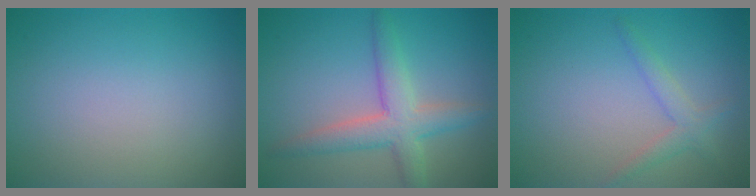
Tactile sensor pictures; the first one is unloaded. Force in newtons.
{"total": 4.4, "press": 4.4, "slide": 0.3}
{"total": 2.0, "press": 2.0, "slide": 0.1}